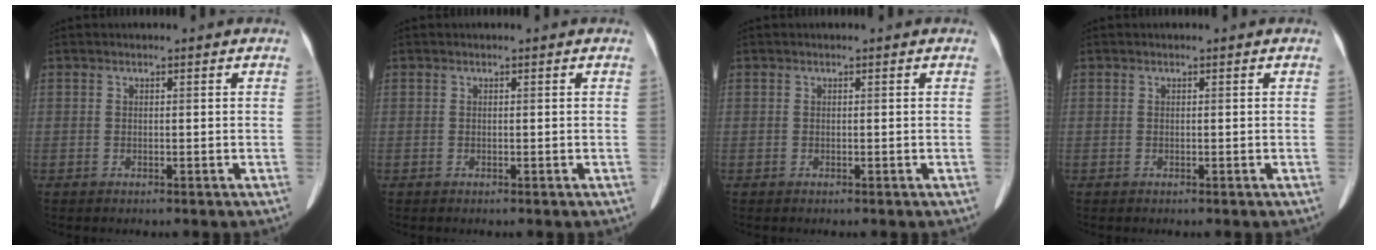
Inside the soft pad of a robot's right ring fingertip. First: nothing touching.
{"total": 0.0}
{"total": 0.0}
{"total": 0.0}